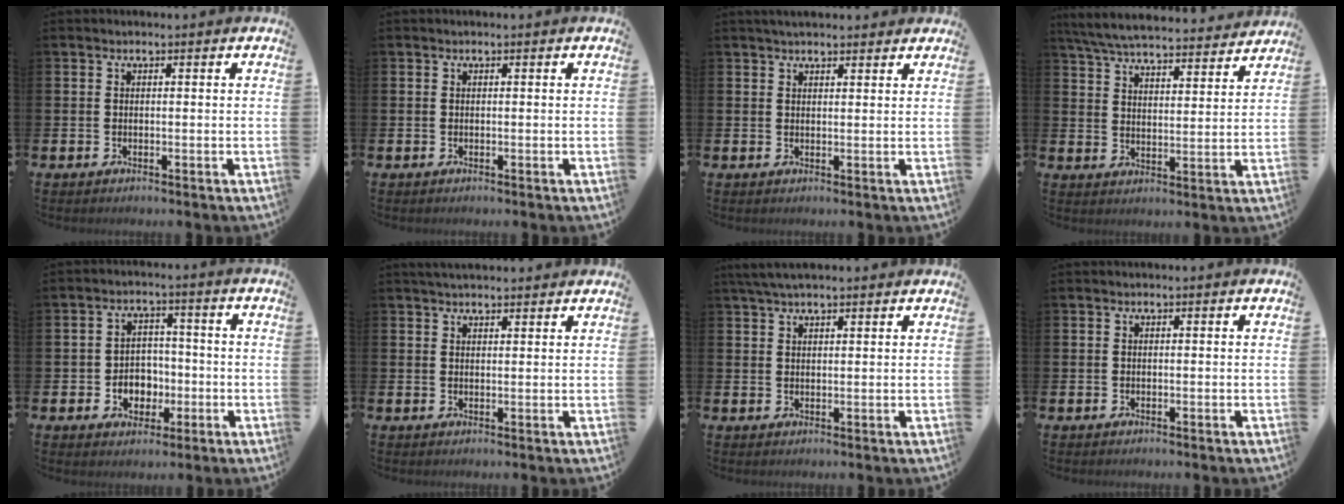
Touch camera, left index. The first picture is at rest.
{"total": 0.0}
{"total": 2.5, "force": [2.4, 0.6, 0.6], "torque": [-0.006, -0.005, 0.041]}
{"total": 7.1, "force": [6.8, 0.9, 1.7], "torque": [-0.054, -0.046, 0.120]}
{"total": 4.3, "force": [-1.0, 3.8, 1.6], "torque": [-0.031, 0.002, -0.027]}
{"total": 2.6, "force": [2.5, 0.6, 0.6], "torque": [-0.006, -0.009, 0.044]}
{"total": 3.5, "force": [2.9, 0.7, 1.8], "torque": [-0.037, -0.001, 0.054]}
{"total": 0.0}